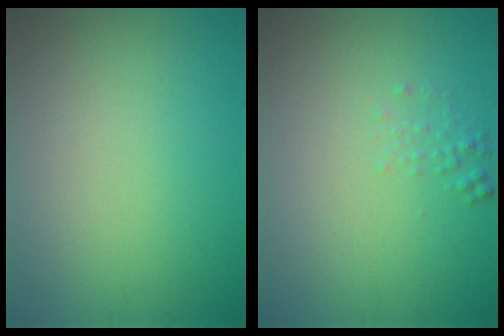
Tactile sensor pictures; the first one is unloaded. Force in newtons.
{"total": 1.0, "press": 1.0, "slide": 0.0}